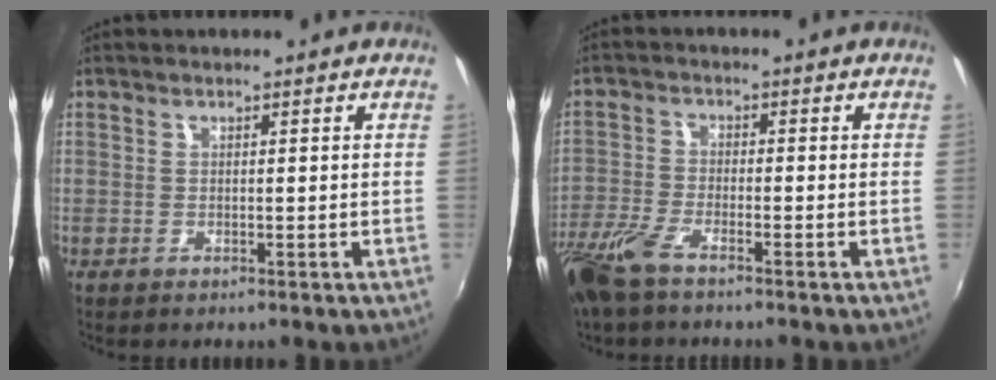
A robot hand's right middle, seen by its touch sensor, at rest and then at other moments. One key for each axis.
{"total": 7.9, "fx": -6.0, "fy": 1.8, "fz": 4.9, "tx": -0.125, "ty": -0.021, "tz": -0.124}